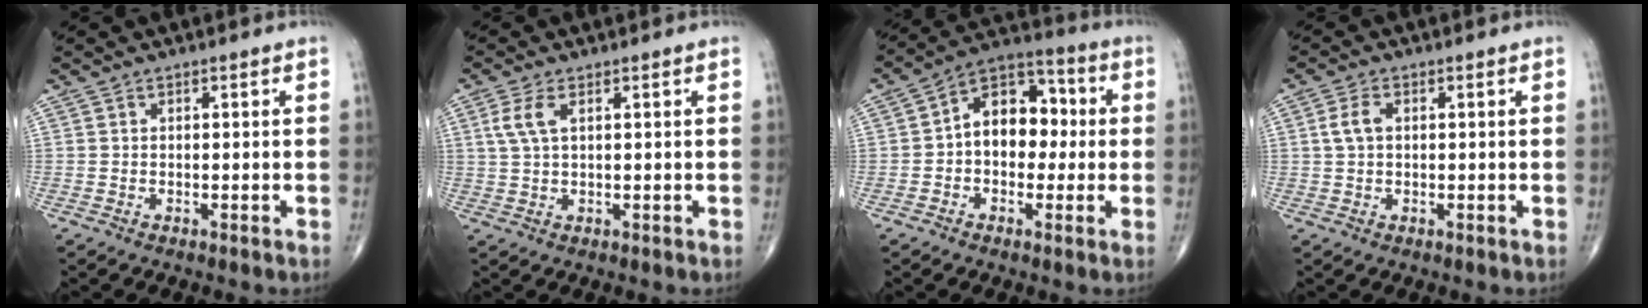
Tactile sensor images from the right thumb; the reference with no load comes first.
{"total": 4.4, "force": [1.5, 1.8, 3.7], "torque": [-0.091, 0.006, 0.035]}
{"total": 12.3, "force": [0.2, 8.5, 8.9], "torque": [-0.097, 0.040, -0.011]}
{"total": 3.5, "force": [0.6, 2.1, 2.7], "torque": [-0.061, 0.007, 0.012]}